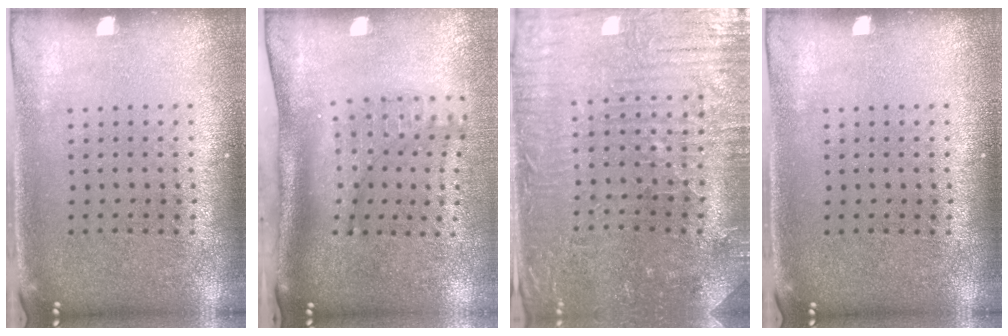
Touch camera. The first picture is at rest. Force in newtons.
{"total": 2.0, "press": 1.5, "slide": 1.3}
{"total": 2.3, "press": 2.2, "slide": 0.4}
{"total": 0.0}